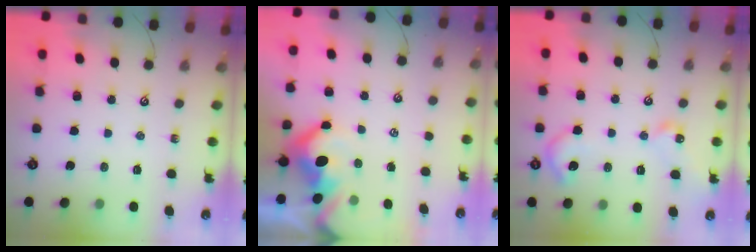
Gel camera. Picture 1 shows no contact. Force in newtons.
{"total": 4.3, "press": 4.1, "slide": 1.2}
{"total": 9.9, "press": 9.9, "slide": 0.9}